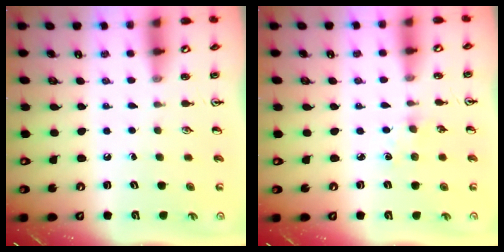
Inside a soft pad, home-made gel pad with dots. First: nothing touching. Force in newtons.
{"total": 2.8, "press": 2.7, "slide": 0.4}